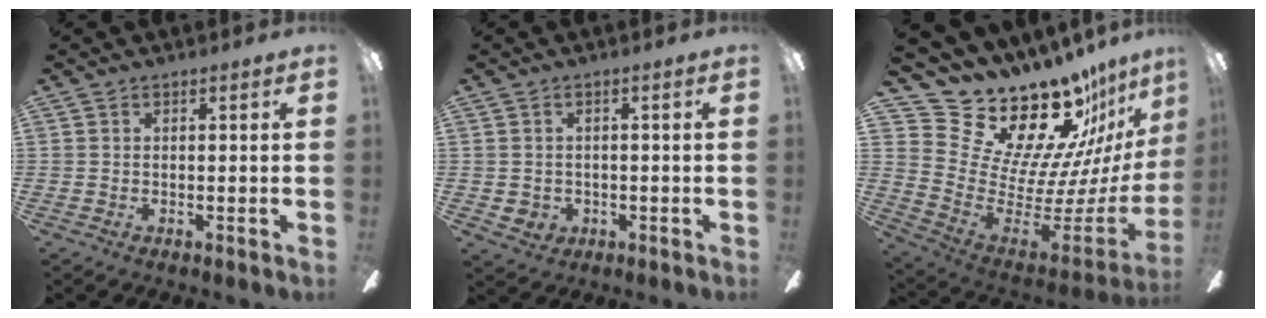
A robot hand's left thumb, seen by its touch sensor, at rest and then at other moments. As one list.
[{"total": 2.5, "force": [-0.2, 2.2, 1.3], "torque": [-0.031, 0.001, -0.005]}, {"total": 23.0, "force": [18.9, 9.8, 8.9], "torque": [-0.147, -0.177, 0.376]}]